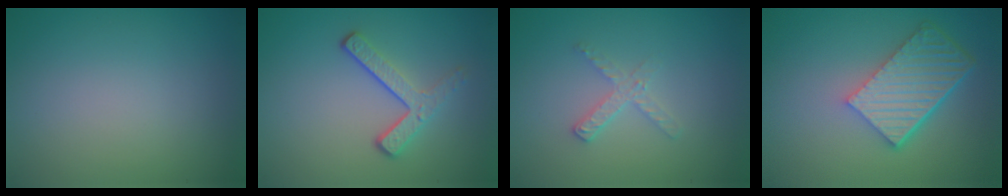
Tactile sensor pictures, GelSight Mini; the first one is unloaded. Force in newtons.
{"total": 3.3, "press": 2.3, "slide": 2.3}
{"total": 1.7, "press": 1.7, "slide": 0.2}
{"total": 6.5, "press": 4.6, "slide": 4.6}